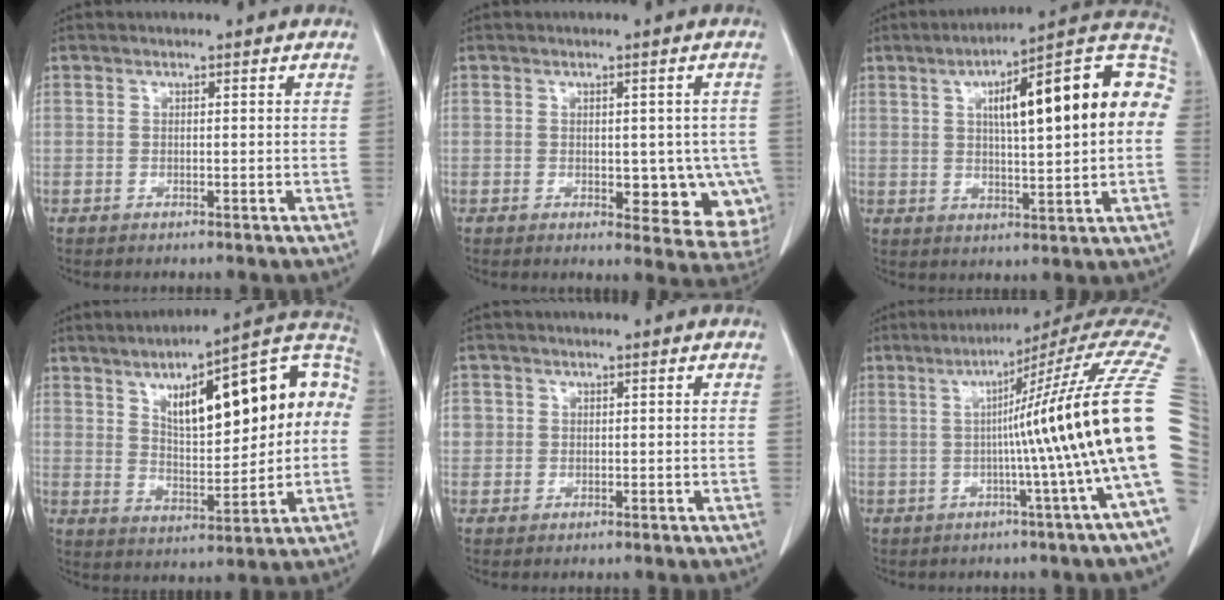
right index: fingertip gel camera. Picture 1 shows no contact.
{"total": 9.5, "force": [-2.1, 5.2, 7.7], "torque": [-0.071, -0.001, -0.018]}
{"total": 20.7, "force": [4.1, 4.2, 19.9], "torque": [-0.281, 0.049, 0.054]}
{"total": 20.8, "force": [4.7, 6.5, 19.2], "torque": [-0.281, 0.041, 0.072]}
{"total": 2.3, "force": [0.3, 2.2, 0.4], "torque": [0.002, 0.005, 0.008]}
{"total": 19.9, "force": [0.7, -4.0, 19.5], "torque": [-0.178, 0.015, -0.003]}